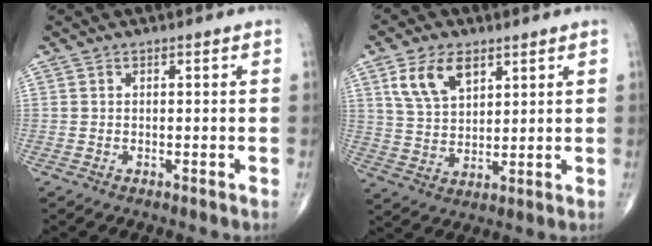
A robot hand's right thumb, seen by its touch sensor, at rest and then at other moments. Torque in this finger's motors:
{"motor_torque": [-0.11, 0.56, 0.21, 0.26, 0.21]}